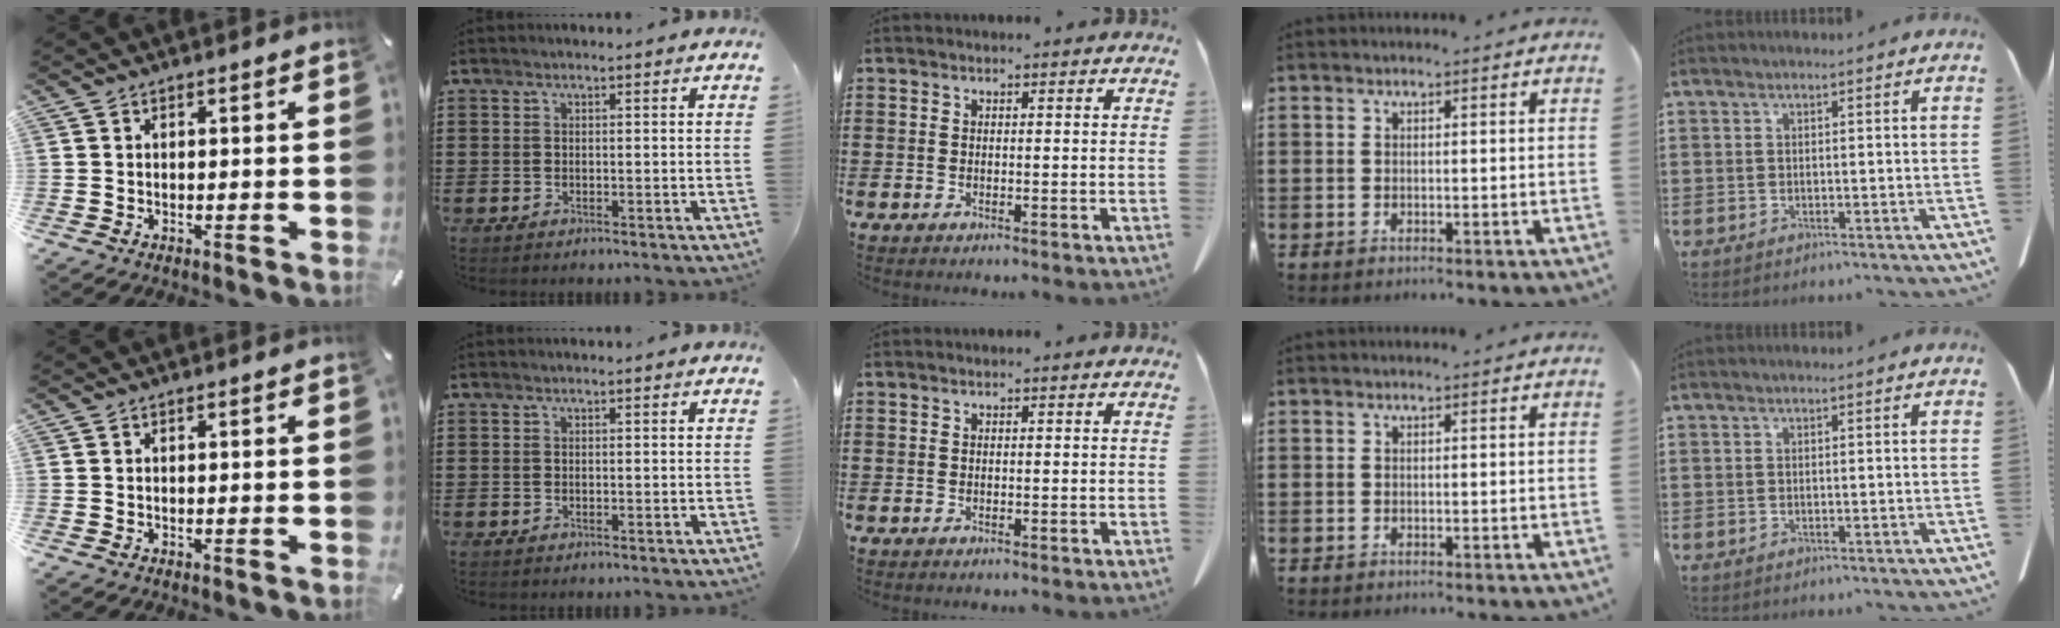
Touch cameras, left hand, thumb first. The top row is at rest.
{}